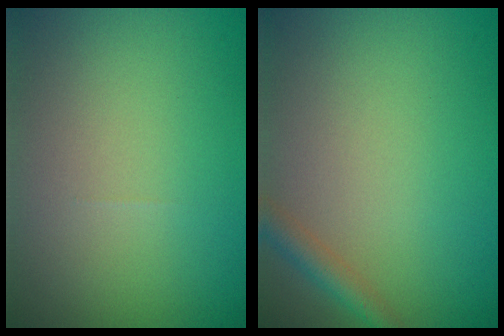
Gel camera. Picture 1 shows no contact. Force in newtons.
{"total": 1.9, "press": 1.9, "slide": 0.0}